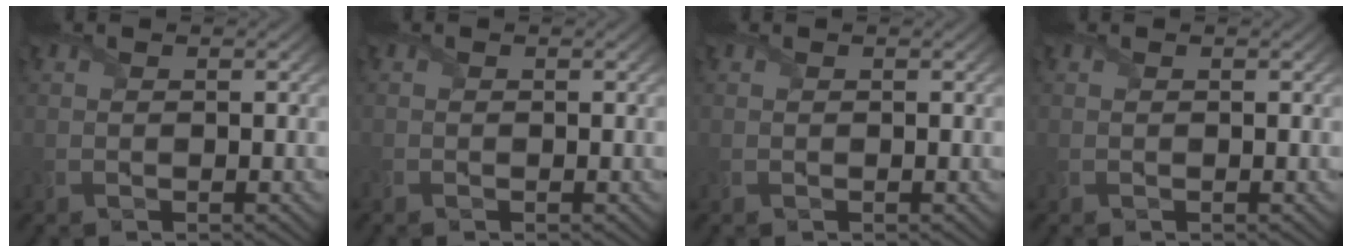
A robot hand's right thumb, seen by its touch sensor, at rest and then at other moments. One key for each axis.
{"total": 0.5, "fx": -0.4, "fy": 0.2, "fz": 0.1, "tx": -0.005, "ty": -0.005, "tz": -0.009}
{"total": 0.0}
{"total": 0.0}